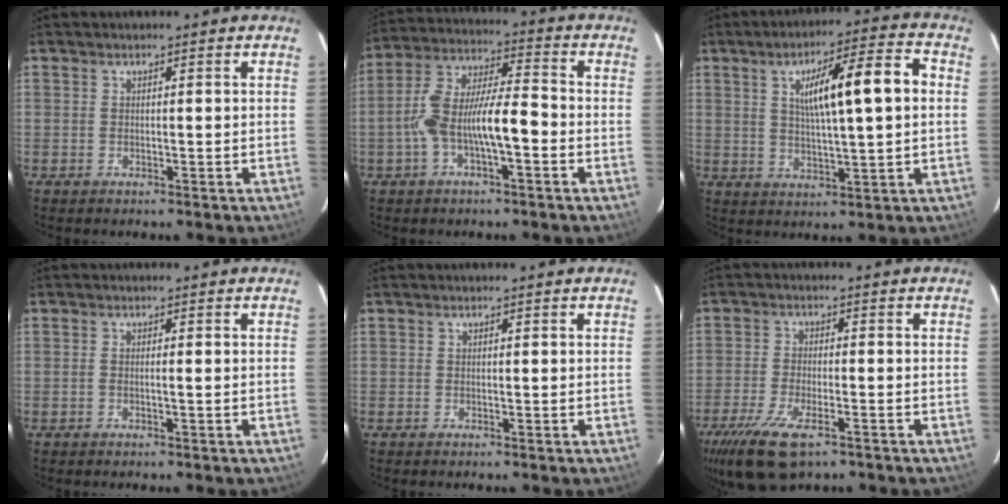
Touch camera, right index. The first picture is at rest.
{"total": 11.0, "force": [-2.9, 2.7, 10.3], "torque": [-0.207, 0.027, -0.053]}
{"total": 12.6, "force": [2.5, 1.3, 12.3], "torque": [-0.194, 0.021, 0.040]}
{"total": 0.6, "force": [-0.2, -0.1, 0.6], "torque": [-0.011, 0.001, -0.004]}
{"total": 0.0}
{"total": 9.6, "force": [-6.3, 2.9, 6.6], "torque": [-0.124, -0.018, -0.106]}